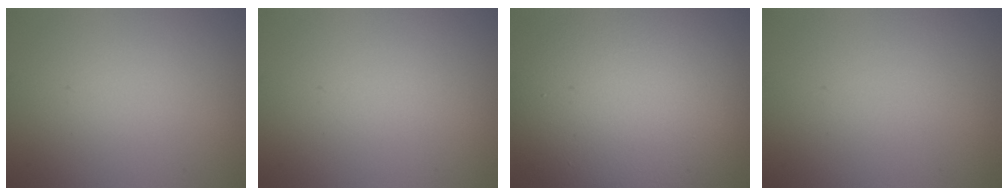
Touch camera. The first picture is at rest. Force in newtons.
{"total": 0.0}
{"total": 15.4, "press": 15.4, "slide": 0.9}
{"total": 0.0}